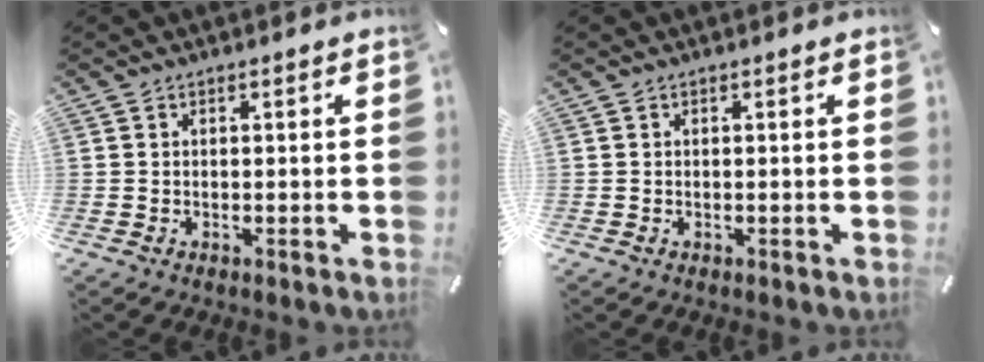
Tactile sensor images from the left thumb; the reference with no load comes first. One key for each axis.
{"total": 0.0}